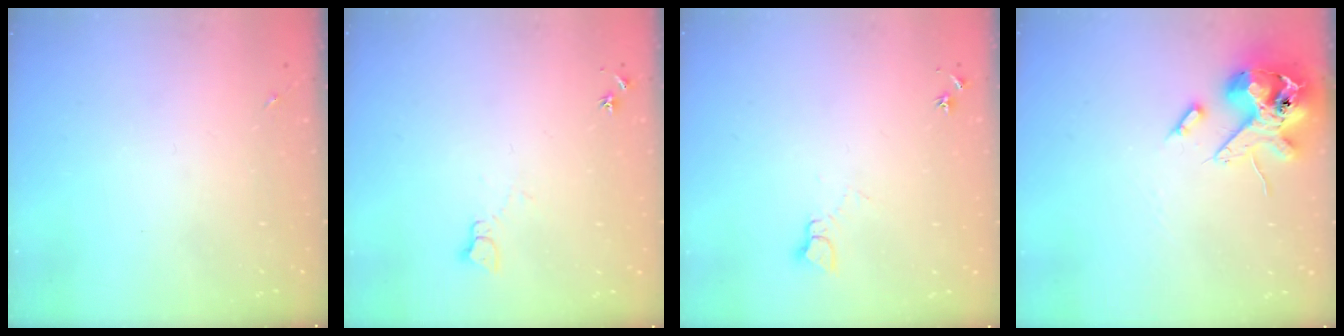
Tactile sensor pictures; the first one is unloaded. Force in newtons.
{"total": 5.4, "press": 5.3, "slide": 0.7}
{"total": 4.9, "press": 4.9, "slide": 0.5}
{"total": 13.7, "press": 13.5, "slide": 2.3}